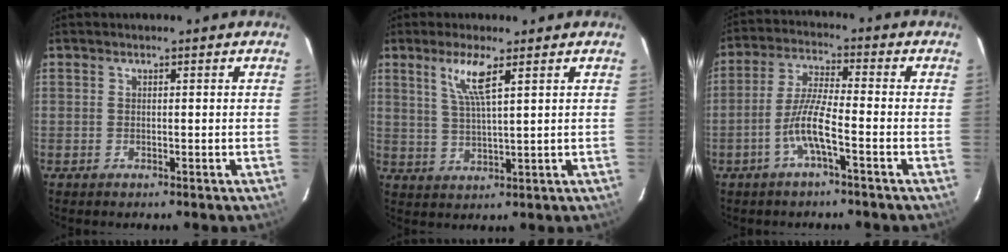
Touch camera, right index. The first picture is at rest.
{"total": 5.9, "force": [3.1, 0.3, 5.0], "torque": [-0.101, -0.004, 0.063]}
{"total": 6.8, "force": [-3.2, 0.3, 5.9], "torque": [-0.128, 0.004, -0.063]}